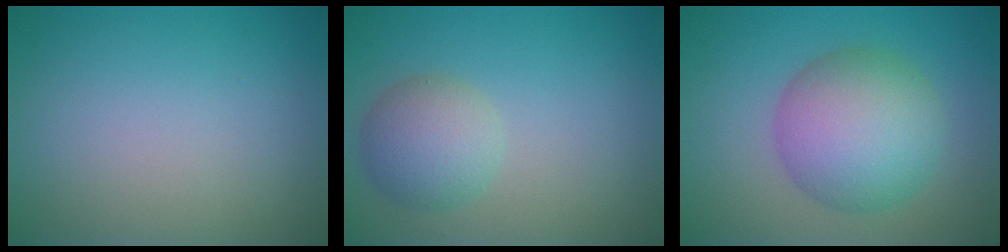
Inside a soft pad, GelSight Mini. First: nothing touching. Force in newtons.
{"total": 3.7, "press": 3.7, "slide": 0.3}
{"total": 8.0, "press": 8.0, "slide": 0.0}